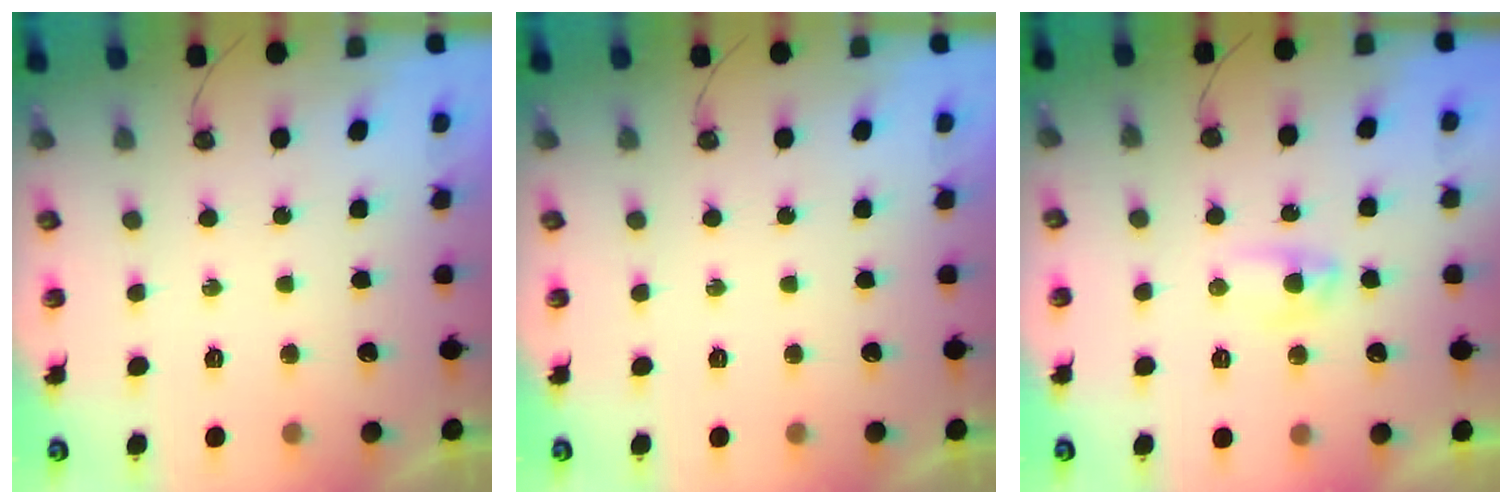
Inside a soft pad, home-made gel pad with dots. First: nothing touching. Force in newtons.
{"total": 0.0}
{"total": 2.9, "press": 2.9, "slide": 0.5}